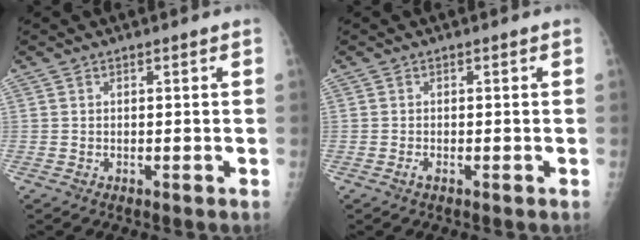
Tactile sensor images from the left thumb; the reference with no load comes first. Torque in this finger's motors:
{"motor_torque": [-0.23, -0.03, 0.08, 0.03, 0.01]}